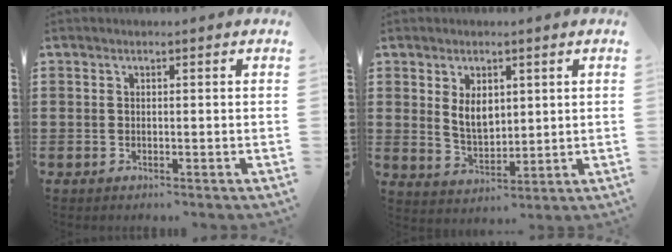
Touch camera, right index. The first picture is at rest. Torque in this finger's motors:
{"motor_torque": [0.58, 0.00, 0.60, 0.10]}